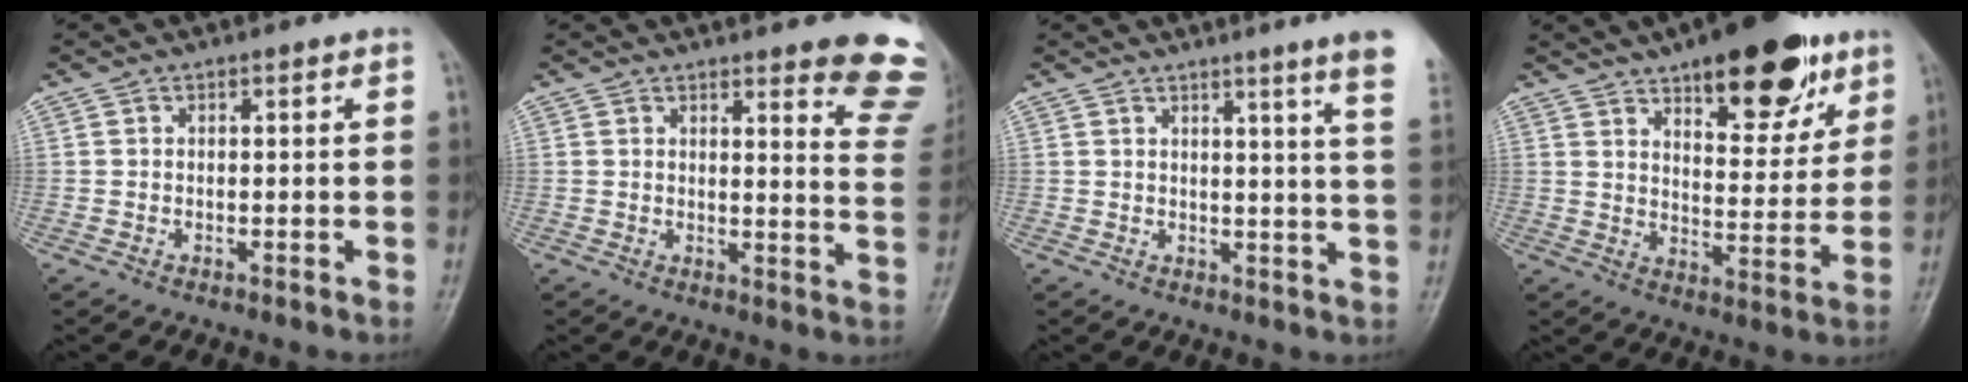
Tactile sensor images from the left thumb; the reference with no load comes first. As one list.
[{"total": 12.4, "force": [9.5, 2.8, 7.4], "torque": [-0.050, -0.063, 0.090]}, {"total": 9.9, "force": [6.8, -0.8, 7.1], "torque": [-0.084, -0.033, 0.062]}, {"total": 18.4, "force": [11.2, 7.4, 12.5], "torque": [-0.127, -0.052, 0.166]}]